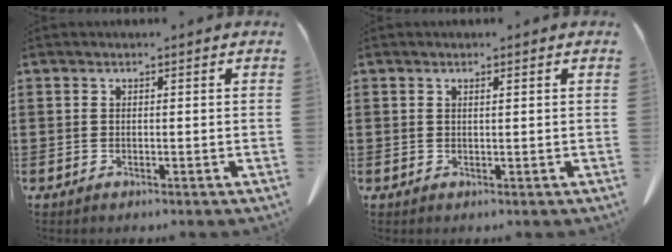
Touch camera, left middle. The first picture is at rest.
{"total": 0.6, "force": [0.3, 0.0, 0.5], "torque": [-0.009, -0.001, 0.006]}